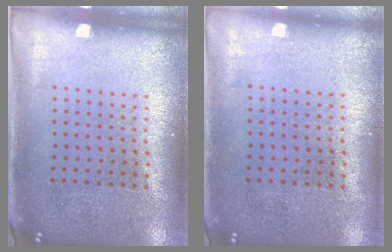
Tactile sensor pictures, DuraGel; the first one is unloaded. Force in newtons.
{"total": 0.0}